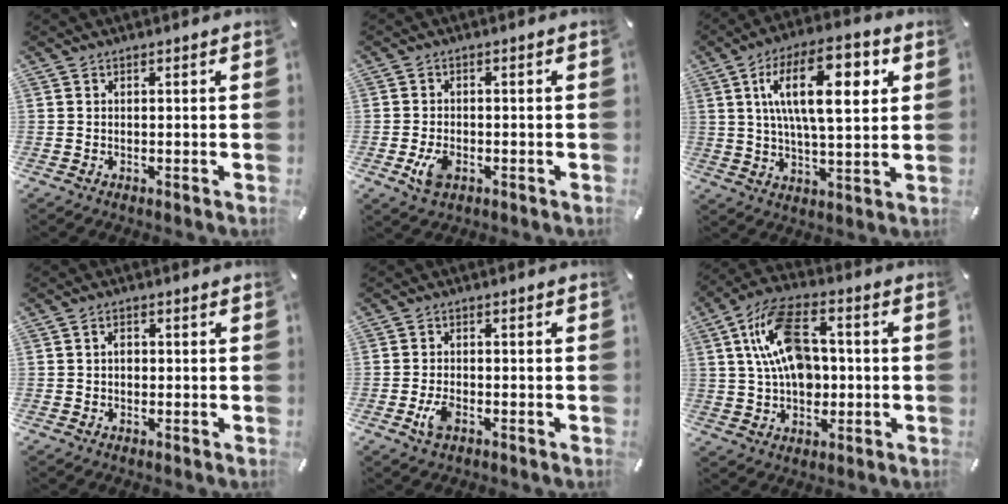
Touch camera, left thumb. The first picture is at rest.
{"total": 4.7, "force": [-1.8, 3.0, 3.1], "torque": [-0.078, 0.001, -0.036]}
{"total": 18.1, "force": [6.0, 7.5, 15.4], "torque": [-0.263, 0.002, 0.089]}
{"total": 1.9, "force": [0.0, 1.4, 1.3], "torque": [-0.026, 0.006, -0.002]}
{"total": 4.1, "force": [-1.8, 2.2, 3.0], "torque": [-0.075, 0.000, -0.037]}
{"total": 15.2, "force": [1.7, 10.1, 11.2], "torque": [-0.225, 0.014, 0.030]}